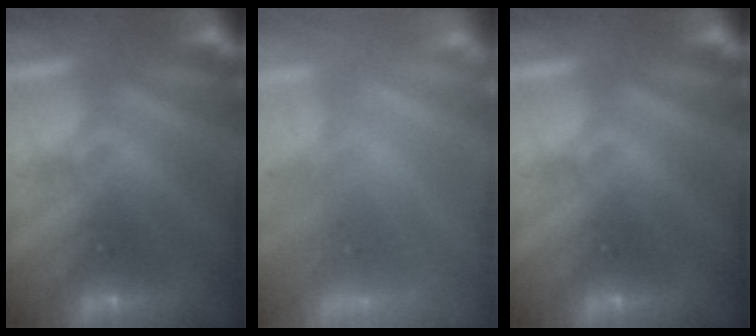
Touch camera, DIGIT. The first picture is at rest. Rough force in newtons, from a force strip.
{"total": 5.7}
{"total": 0.0}